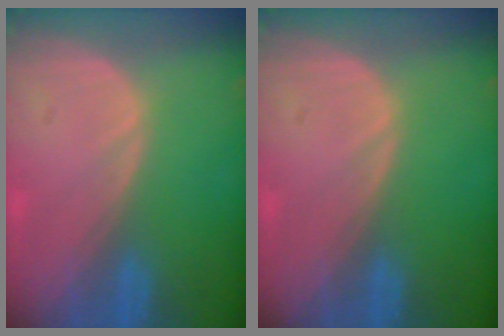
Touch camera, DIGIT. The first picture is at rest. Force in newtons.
{"total": 0.0}